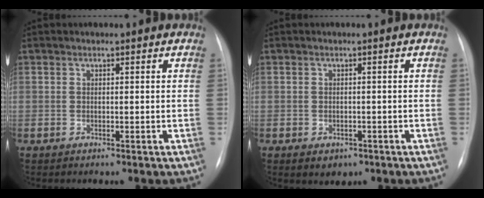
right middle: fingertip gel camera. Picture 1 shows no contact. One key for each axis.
{"total": 2.9, "fx": -1.5, "fy": 2.1, "fz": 1.5, "tx": -0.013, "ty": 0.000, "tz": -0.006}